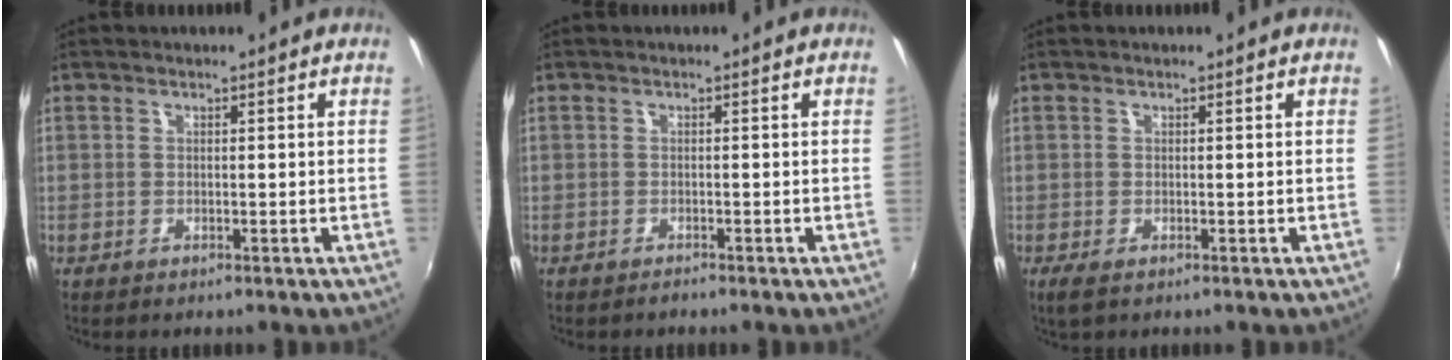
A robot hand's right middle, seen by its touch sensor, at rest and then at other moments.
{"total": 0.7, "force": [-0.7, 0.0, 0.1], "torque": [-0.001, -0.001, -0.013]}
{"total": 1.5, "force": [-0.6, 0.5, 1.3], "torque": [-0.026, -0.006, -0.010]}